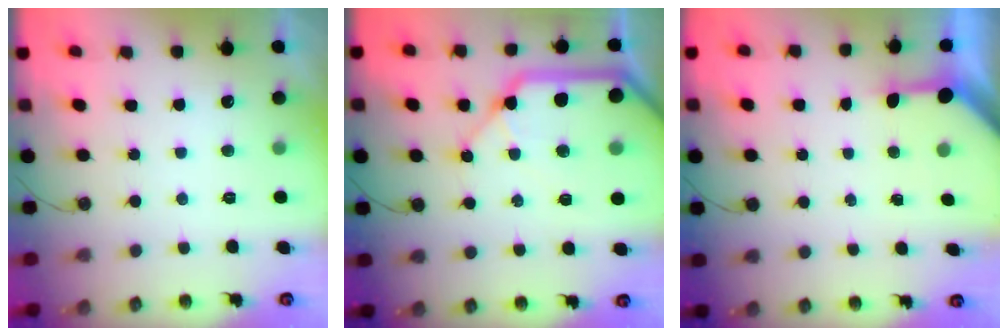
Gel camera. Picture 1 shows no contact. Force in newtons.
{"total": 19.2, "press": 19.0, "slide": 3.0}
{"total": 3.3, "press": 3.3, "slide": 0.4}